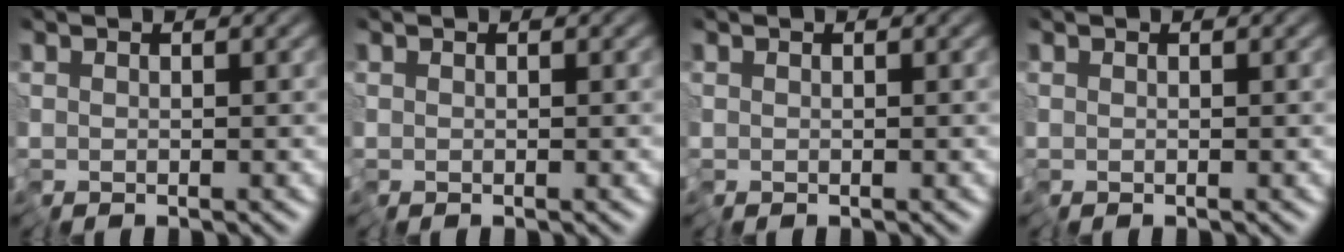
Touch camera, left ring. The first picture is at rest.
{"total": 0.0}
{"total": 0.0}
{"total": 0.0}